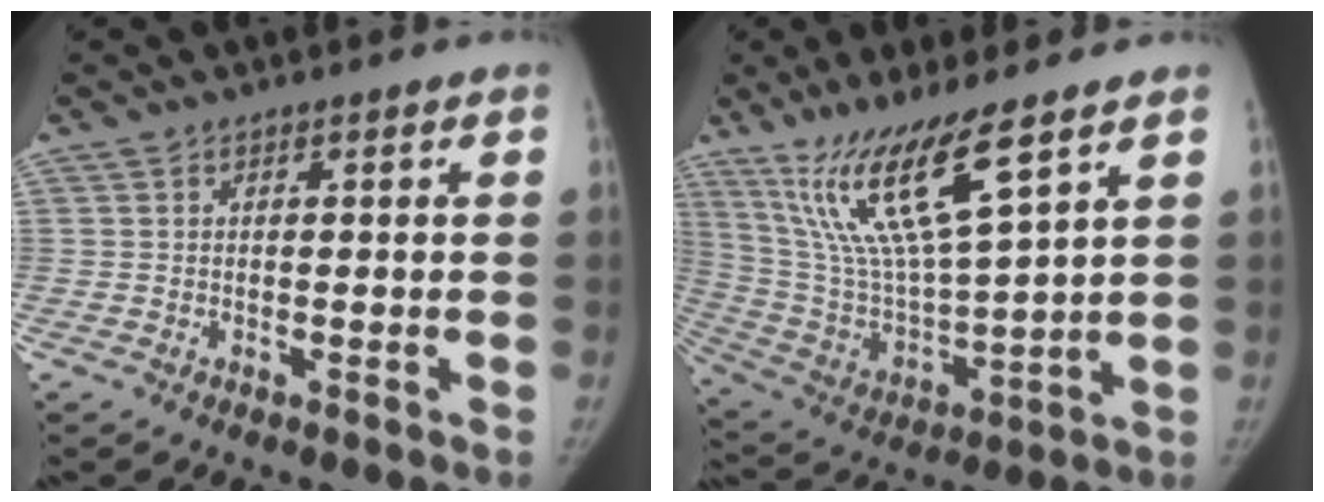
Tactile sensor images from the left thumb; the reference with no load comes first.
{"total": 17.0, "force": [10.5, 2.9, 13.2], "torque": [-0.259, -0.055, 0.216]}